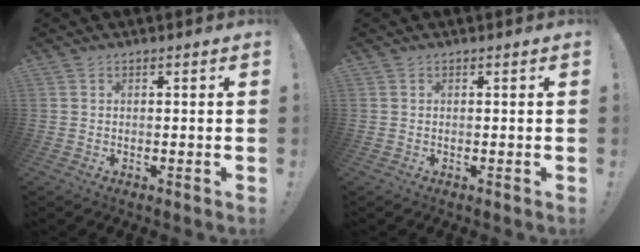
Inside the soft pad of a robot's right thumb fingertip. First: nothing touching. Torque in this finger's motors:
{"motor_torque": [0.00, 0.00, 0.02, -0.02, 0.00]}